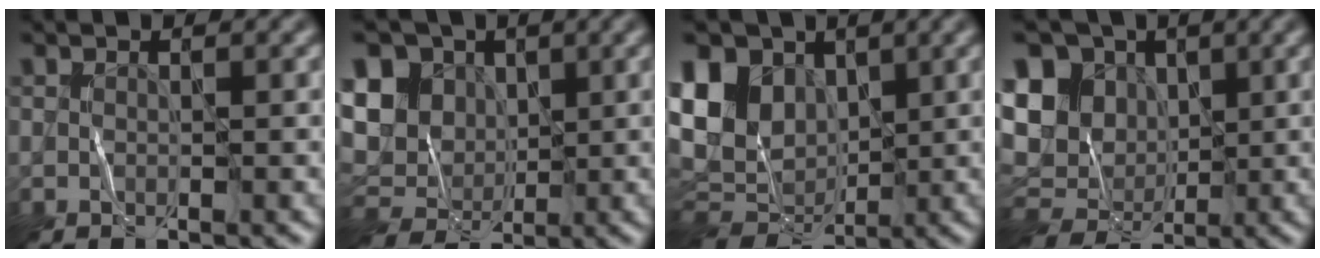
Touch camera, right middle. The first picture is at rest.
{"total": 9.6, "force": [3.2, 7.8, 4.5], "torque": [-0.110, 0.025, 0.048]}
{"total": 11.0, "force": [2.8, 8.4, 6.5], "torque": [-0.158, 0.027, 0.057]}
{"total": 9.9, "force": [2.5, 8.1, 5.1], "torque": [-0.119, 0.020, 0.034]}